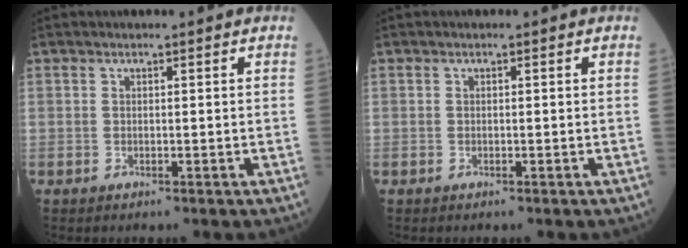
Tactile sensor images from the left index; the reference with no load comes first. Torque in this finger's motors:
{"motor_torque": [-0.03, 0.03, 0.01, 0.00]}